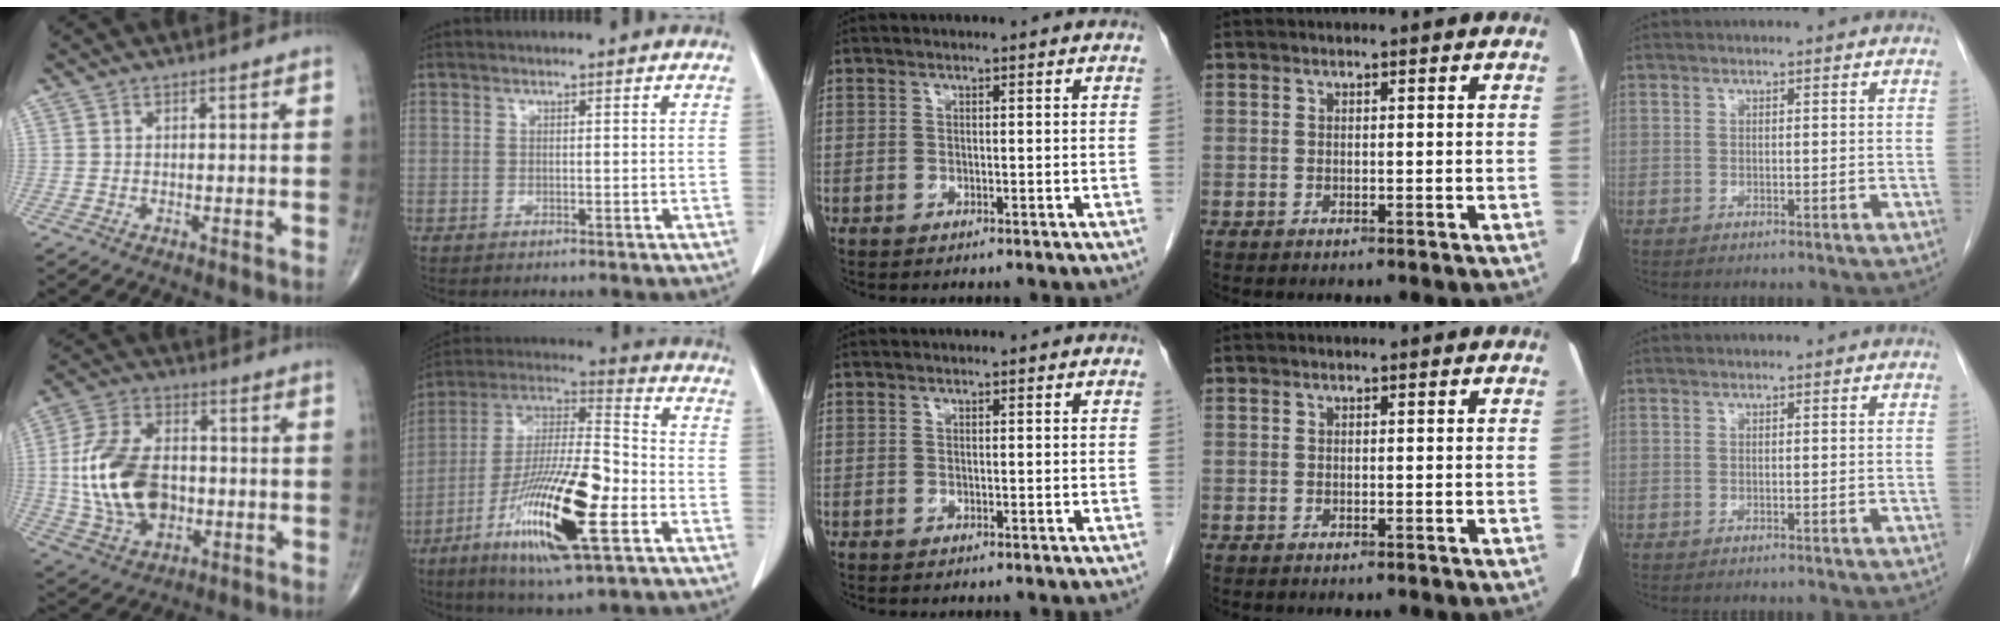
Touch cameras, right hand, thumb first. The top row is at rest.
{"thumb": {"total": 17.2, "force": [-1.1, 11.1, 13.1], "torque": [-0.238, 0.011, -0.012]}, "index": {"total": 20.8, "force": [-7.9, 3.7, 18.9], "torque": [-0.365, -0.022, -0.138]}}